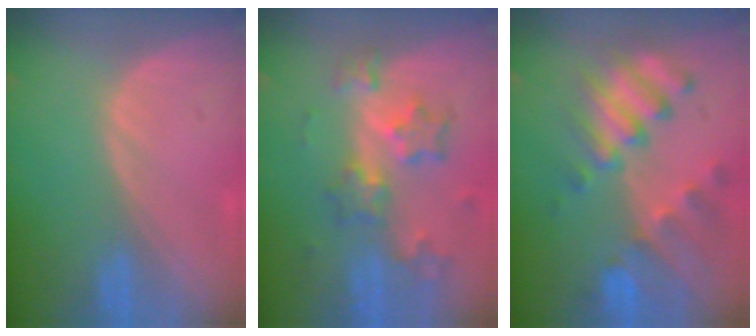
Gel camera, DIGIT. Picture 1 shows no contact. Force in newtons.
{"total": 8.4, "press": 7.4, "slide": 4.0}
{"total": 10.2, "press": 8.9, "slide": 5.1}